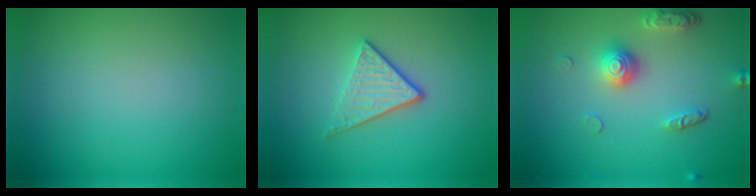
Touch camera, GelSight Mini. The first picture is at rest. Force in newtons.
{"total": 3.2, "press": 2.5, "slide": 2.1}
{"total": 3.6, "press": 3.0, "slide": 2.0}